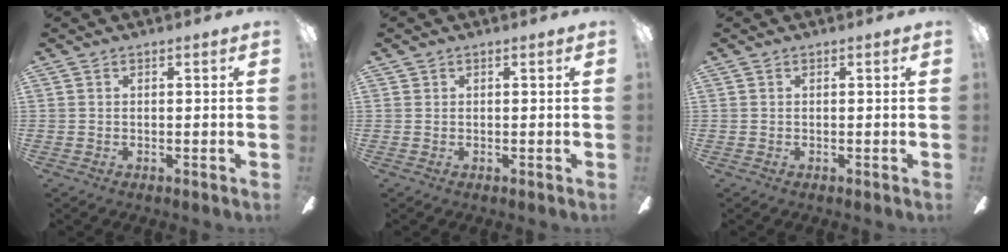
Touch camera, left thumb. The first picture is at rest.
{"total": 0.0}
{"total": 0.0}